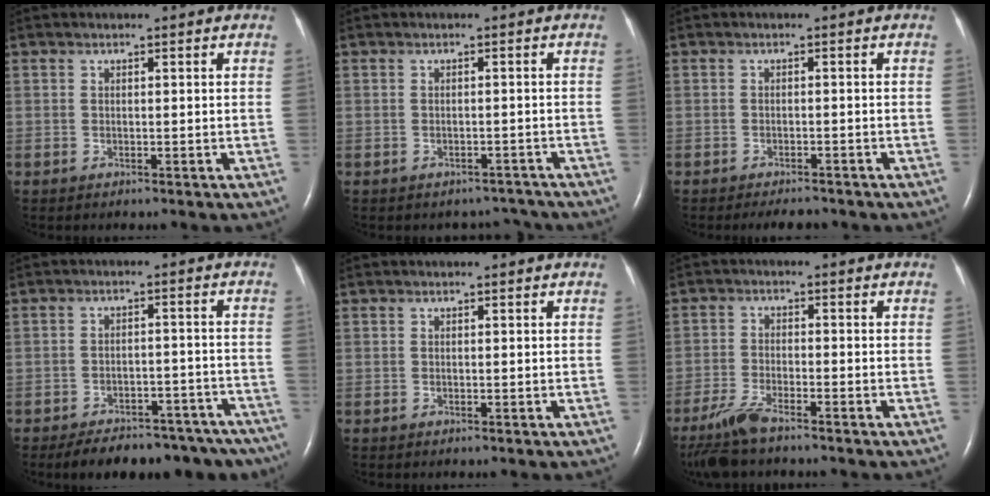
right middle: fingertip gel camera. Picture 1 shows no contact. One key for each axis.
{"total": 3.1, "fx": -2.7, "fy": 1.4, "fz": -0.5, "tx": 0.011, "ty": 0.012, "tz": -0.035}
{"total": 3.0, "fx": -2.6, "fy": 0.8, "fz": 1.1, "tx": -0.016, "ty": -0.005, "tz": -0.035}
{"total": 18.0, "fx": -15.1, "fy": 7.3, "fz": 6.6, "tx": -0.071, "ty": 0.016, "tz": -0.182}
{"total": 0.0}
{"total": 6.4, "fx": -5.1, "fy": 0.8, "fz": 3.7, "tx": -0.084, "ty": -0.021, "tz": -0.099}